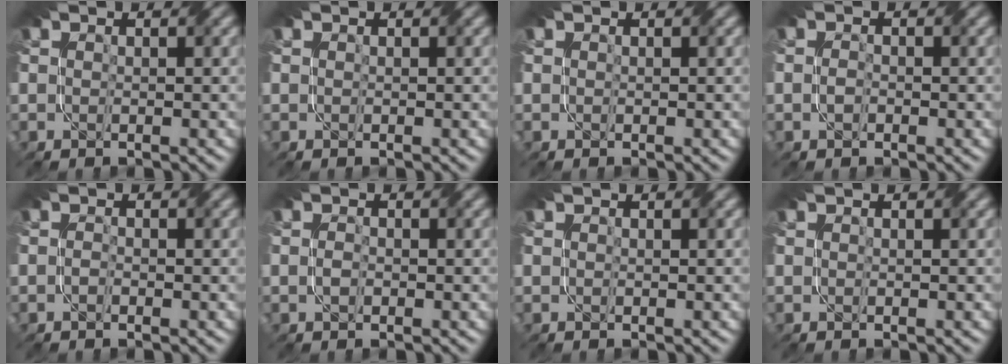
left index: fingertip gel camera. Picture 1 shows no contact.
{"total": 0.0}
{"total": 0.0}
{"total": 1.2, "force": [-1.0, 0.3, 0.5], "torque": [-0.008, -0.003, -0.022]}
{"total": 0.9, "force": [-0.9, 0.1, 0.3], "torque": [0.001, -0.003, -0.020]}
{"total": 1.1, "force": [-0.9, 0.3, 0.5], "torque": [-0.008, -0.003, -0.019]}
{"total": 0.0}
{"total": 0.0}